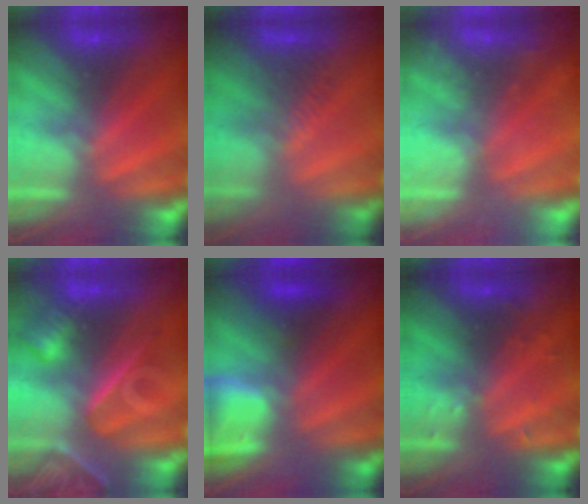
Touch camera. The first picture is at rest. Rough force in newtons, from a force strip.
{"total": 3.0}
{"total": 2.4}
{"total": 7.6}
{"total": 5.6}
{"total": 2.9}